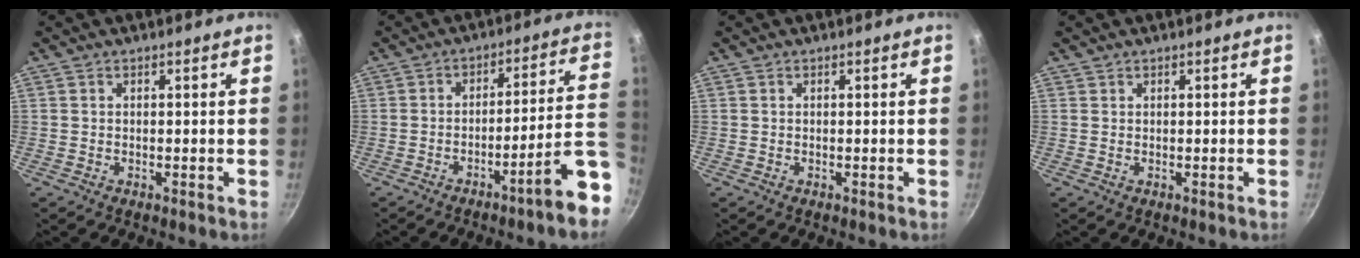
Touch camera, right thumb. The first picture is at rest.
{"total": 12.1, "force": [-5.5, 1.0, 10.7], "torque": [-0.134, 0.046, -0.077]}
{"total": 0.0}
{"total": 0.0}